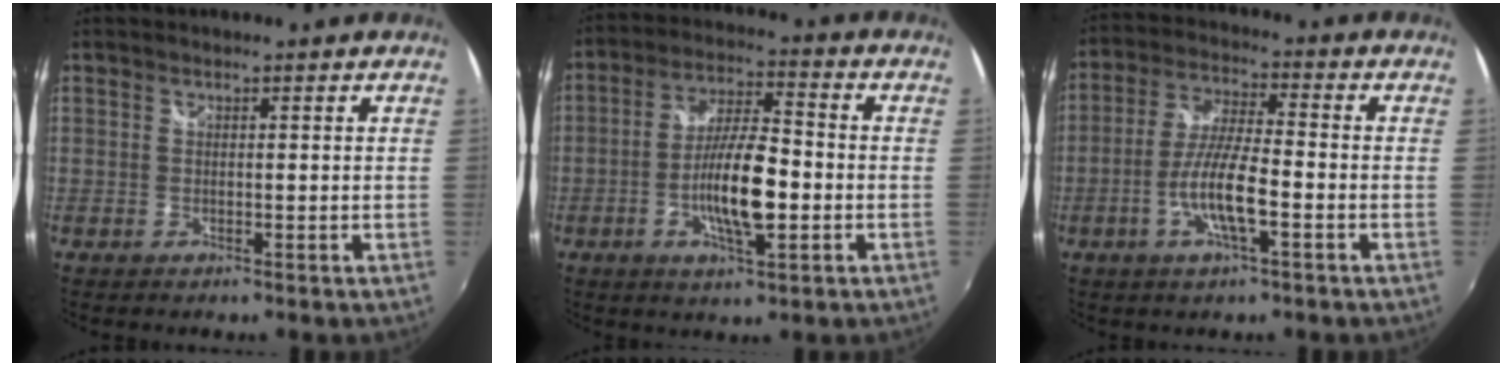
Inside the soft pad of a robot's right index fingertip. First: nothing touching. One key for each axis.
{"total": 11.3, "fx": -2.9, "fy": 3.0, "fz": 10.4, "tx": -0.202, "ty": 0.001, "tz": -0.055}
{"total": 9.1, "fx": -3.3, "fy": 1.6, "fz": 8.4, "tx": -0.170, "ty": -0.003, "tz": -0.062}